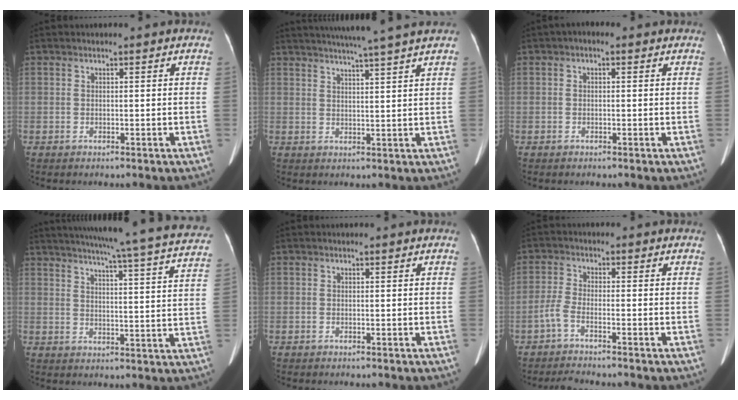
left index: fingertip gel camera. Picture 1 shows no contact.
{"total": 10.7, "force": [9.0, -1.5, 5.4], "torque": [-0.087, 0.007, 0.115]}
{"total": 0.9, "force": [0.1, 0.6, 0.7], "torque": [-0.011, 0.009, -0.004]}
{"total": 28.3, "force": [25.4, 0.3, 12.5], "torque": [-0.194, -0.054, 0.301]}
{"total": 0.0}
{"total": 3.7, "force": [-2.9, 0.3, 2.3], "torque": [-0.062, 0.000, -0.058]}